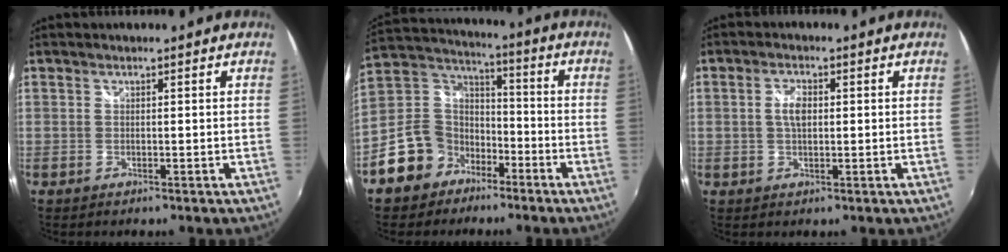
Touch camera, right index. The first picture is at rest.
{"total": 12.4, "force": [-7.2, 9.4, 3.4], "torque": [-0.095, 0.040, -0.123]}
{"total": 3.3, "force": [0.4, 1.7, 2.8], "torque": [-0.055, 0.009, 0.009]}